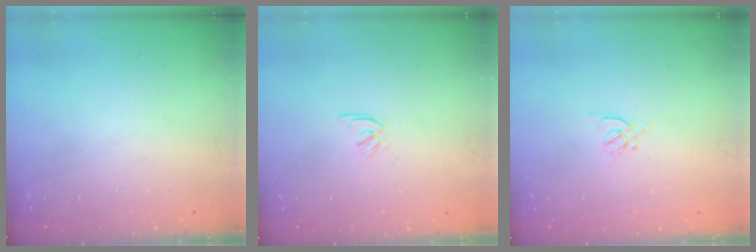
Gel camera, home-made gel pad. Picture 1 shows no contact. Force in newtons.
{"total": 1.7, "press": 1.6, "slide": 0.6}
{"total": 1.2, "press": 1.2, "slide": 0.4}